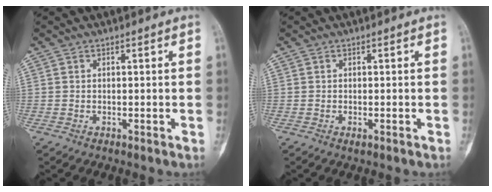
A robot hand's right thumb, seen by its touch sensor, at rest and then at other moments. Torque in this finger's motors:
{"motor_torque": [0.64, 0.04, 0.35, 0.15, 0.06]}